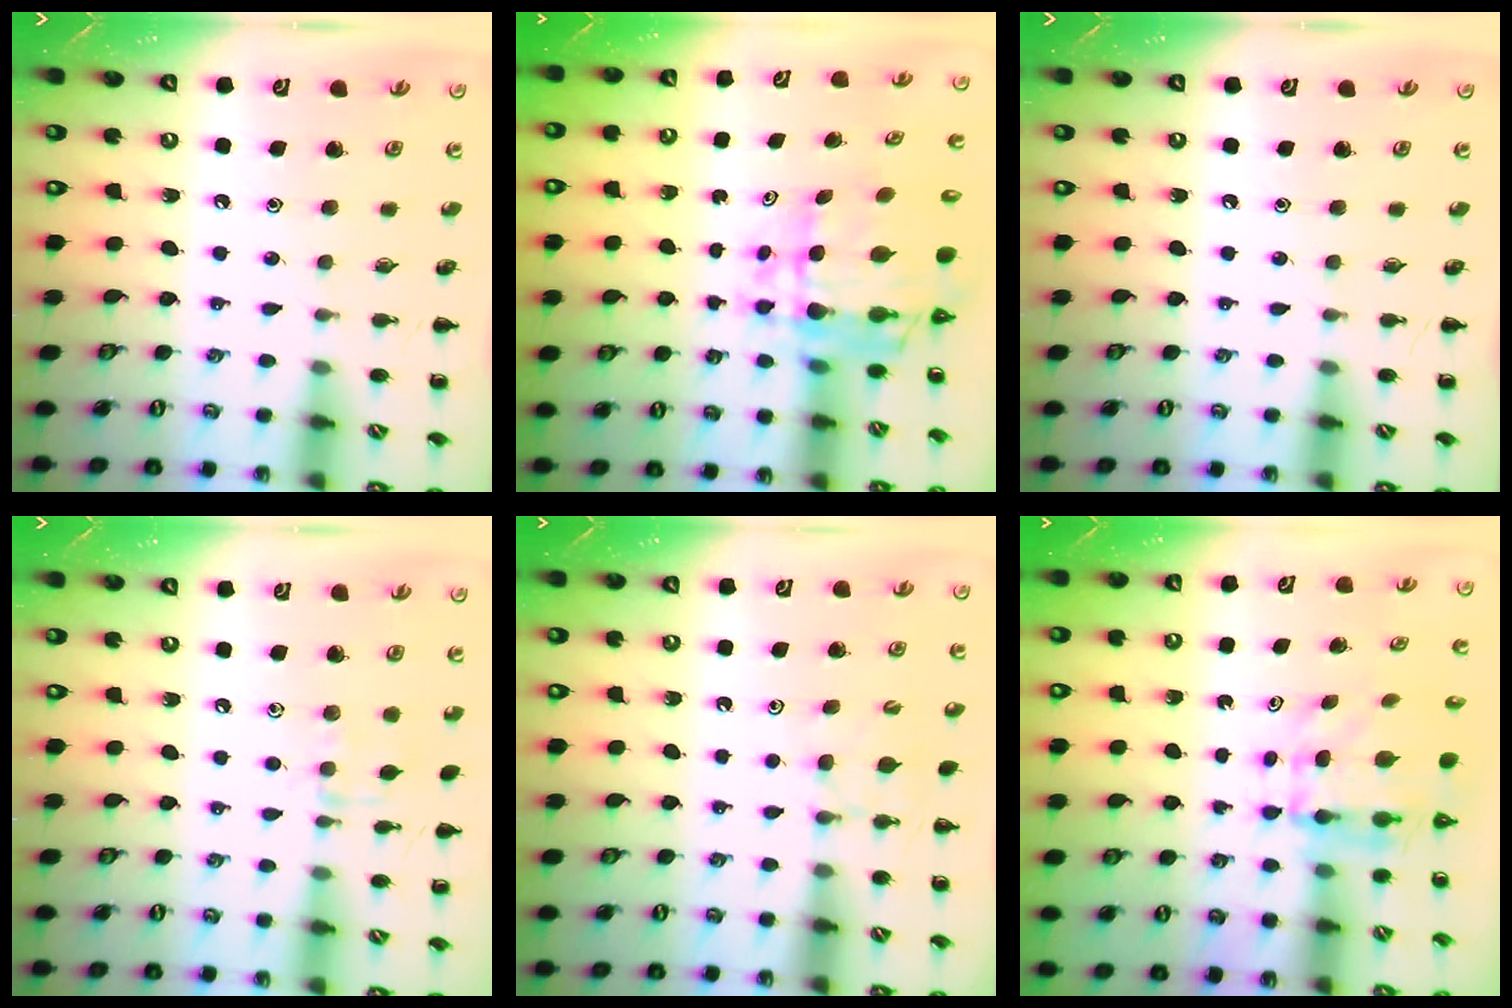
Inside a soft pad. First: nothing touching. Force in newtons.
{"total": 8.1, "press": 7.7, "slide": 2.5}
{"total": 0.0}
{"total": 6.3, "press": 6.1, "slide": 1.6}
{"total": 3.7, "press": 3.5, "slide": 1.2}
{"total": 4.6, "press": 4.5, "slide": 0.5}